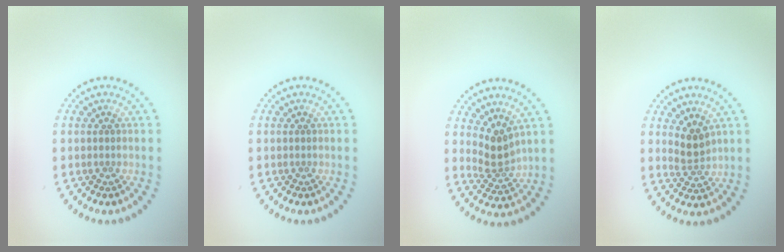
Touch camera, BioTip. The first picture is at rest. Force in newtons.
{"total": 0.0}
{"total": 2.5, "press": 1.8, "slide": 1.8}
{"total": 2.0, "press": 1.5, "slide": 1.3}